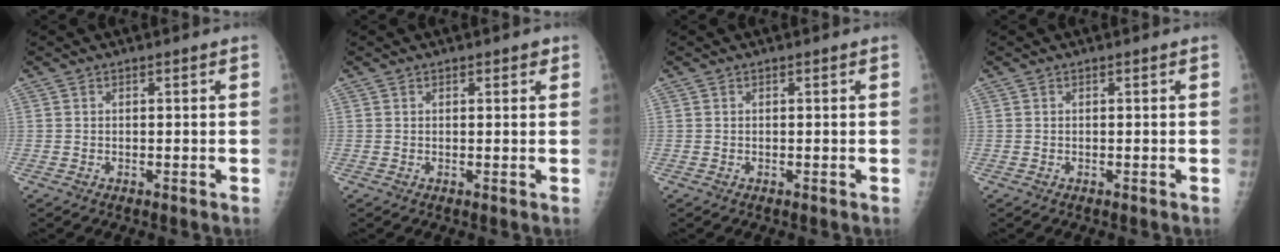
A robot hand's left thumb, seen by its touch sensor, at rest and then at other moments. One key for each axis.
{"total": 1.2, "fx": 0.8, "fy": 0.7, "fz": 0.5, "tx": 0.006, "ty": -0.003, "tz": 0.005}
{"total": 0.0}
{"total": 0.0}